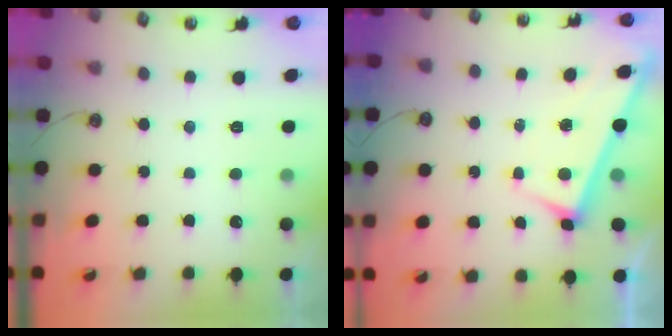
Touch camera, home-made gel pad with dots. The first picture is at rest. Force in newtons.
{"total": 3.2, "press": 3.2, "slide": 0.1}